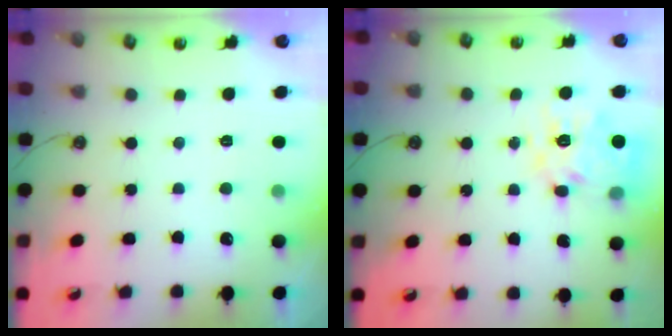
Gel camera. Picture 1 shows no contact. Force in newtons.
{"total": 14.1, "press": 14.1, "slide": 1.2}